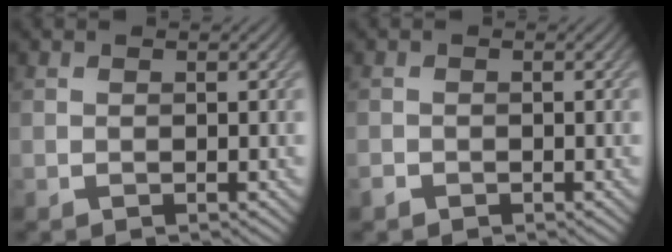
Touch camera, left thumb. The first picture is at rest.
{"total": 0.9, "force": [-0.7, 0.5, 0.2], "torque": [-0.005, -0.003, -0.015]}